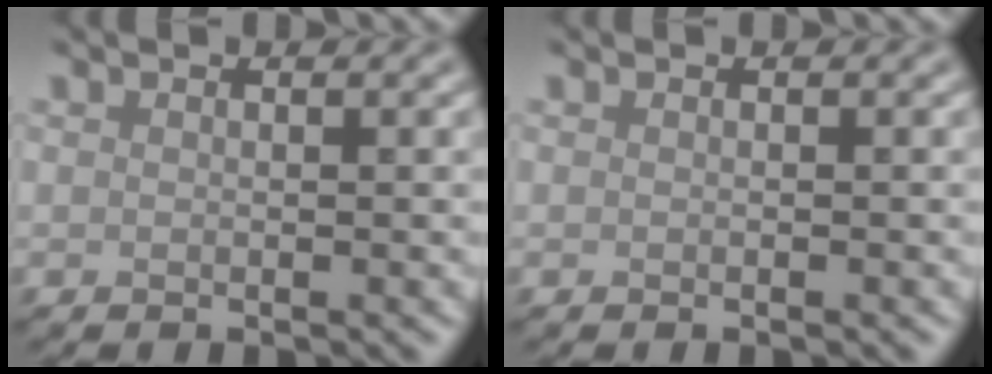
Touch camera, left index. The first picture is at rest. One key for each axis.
{"total": 0.0}